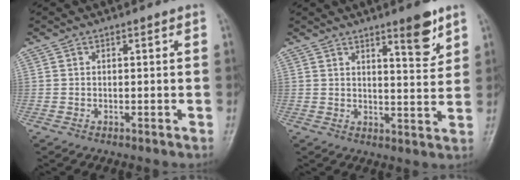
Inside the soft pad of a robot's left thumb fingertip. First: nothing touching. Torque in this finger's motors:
{"motor_torque": [0.12, 0.17, 0.30, 0.12, 0.13]}